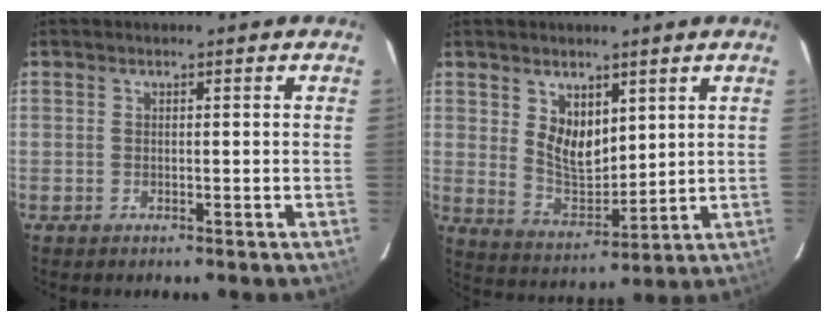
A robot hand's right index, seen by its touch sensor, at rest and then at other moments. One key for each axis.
{"total": 8.4, "fx": 3.7, "fy": 5.1, "fz": 5.5, "tx": -0.091, "ty": -0.003, "tz": 0.084}